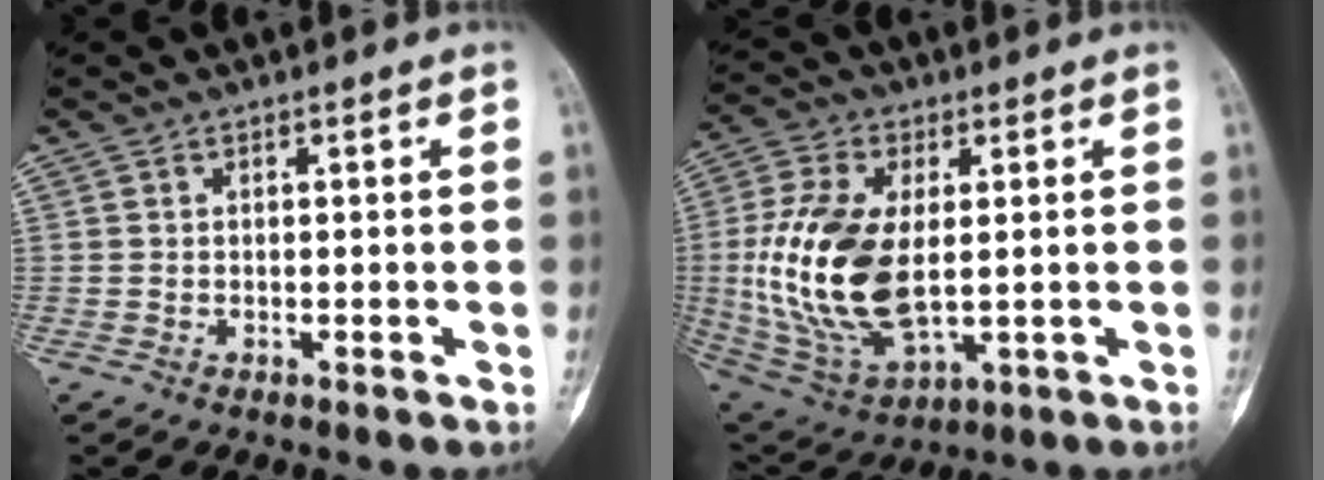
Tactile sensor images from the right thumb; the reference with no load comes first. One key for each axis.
{"total": 19.2, "fx": 0.5, "fy": 10.4, "fz": 16.2, "tx": -0.337, "ty": -0.012, "tz": 0.024}